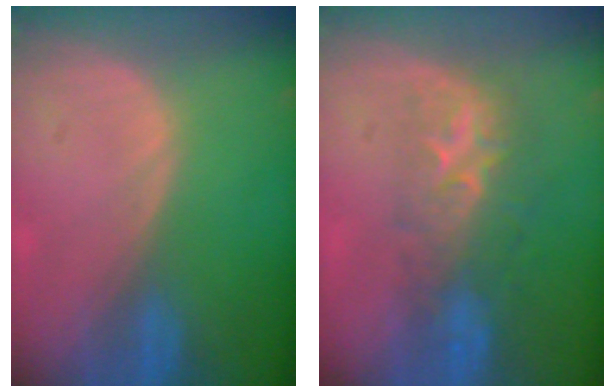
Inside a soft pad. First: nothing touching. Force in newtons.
{"total": 8.2, "press": 7.4, "slide": 3.7}